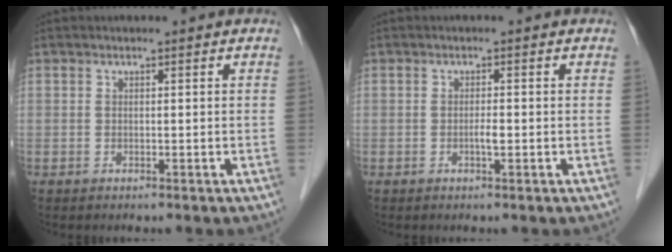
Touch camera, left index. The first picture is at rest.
{"total": 1.2, "force": [-0.3, 0.1, 1.1], "torque": [-0.021, 0.000, -0.006]}